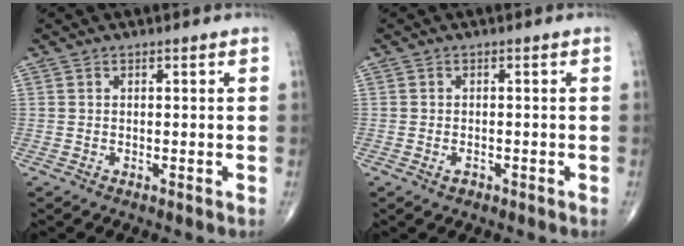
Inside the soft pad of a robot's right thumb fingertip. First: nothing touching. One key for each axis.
{"total": 1.2, "fx": -0.6, "fy": 0.7, "fz": 0.7, "tx": -0.010, "ty": 0.006, "tz": -0.008}